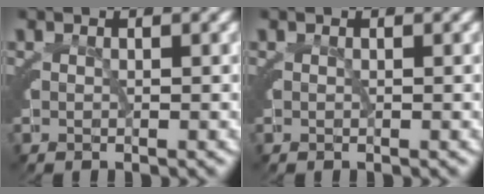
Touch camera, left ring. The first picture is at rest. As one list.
[{"total": 0.0}]